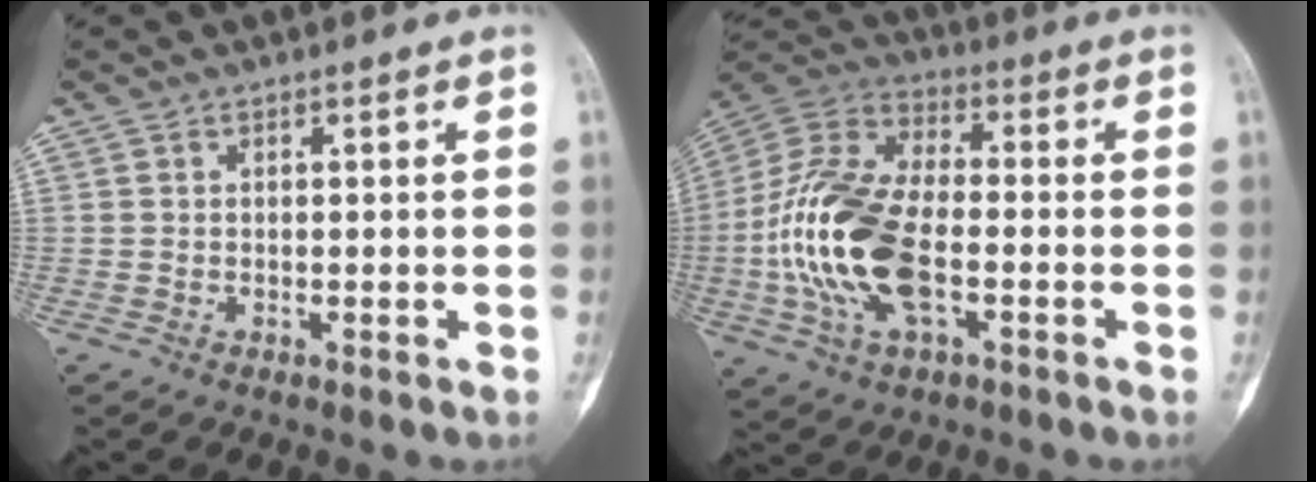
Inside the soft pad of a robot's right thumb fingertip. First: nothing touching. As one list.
[{"total": 20.4, "force": [-3.9, 10.4, 17.1], "torque": [-0.362, 0.022, -0.073]}]